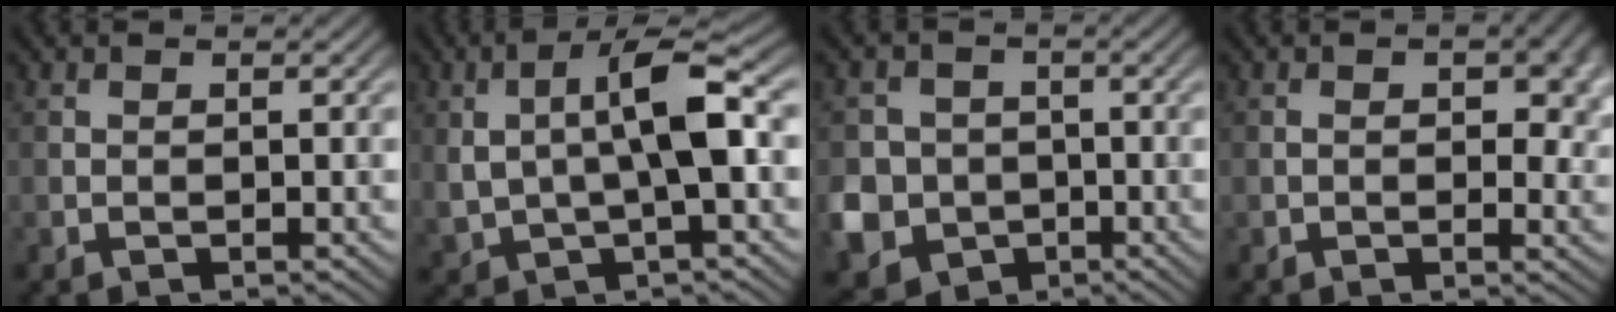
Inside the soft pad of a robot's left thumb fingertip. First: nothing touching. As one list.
[{"total": 8.4, "force": [1.1, 2.9, 7.8], "torque": [-0.157, 0.009, 0.019]}, {"total": 8.9, "force": [-2.3, 8.3, 2.4], "torque": [-0.087, -0.024, -0.067]}, {"total": 5.1, "force": [0.7, 2.7, 4.3], "torque": [-0.054, -0.001, 0.014]}]